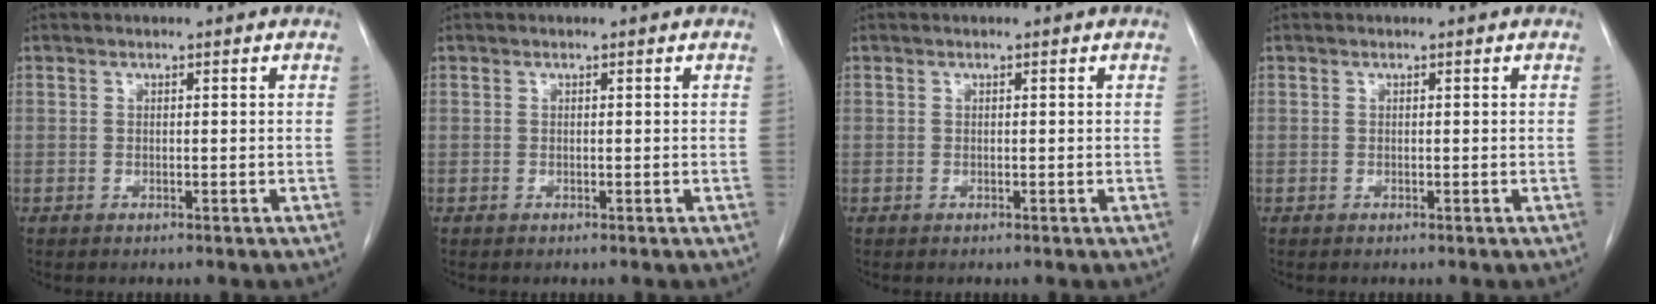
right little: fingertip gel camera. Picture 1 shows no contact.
{"total": 0.0}
{"total": 0.0}
{"total": 0.0}